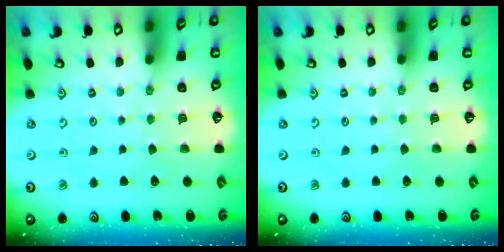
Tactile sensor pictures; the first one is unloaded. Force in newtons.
{"total": 0.0}